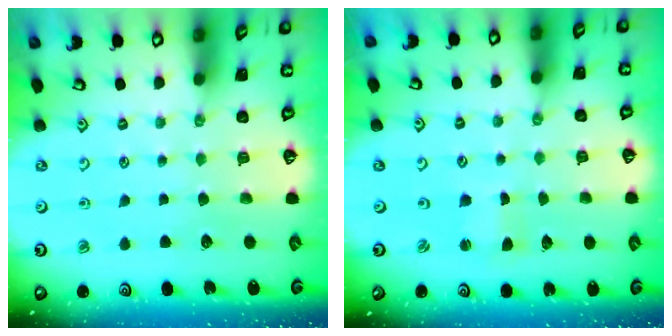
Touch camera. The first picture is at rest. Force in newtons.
{"total": 0.6, "press": 0.5, "slide": 0.2}